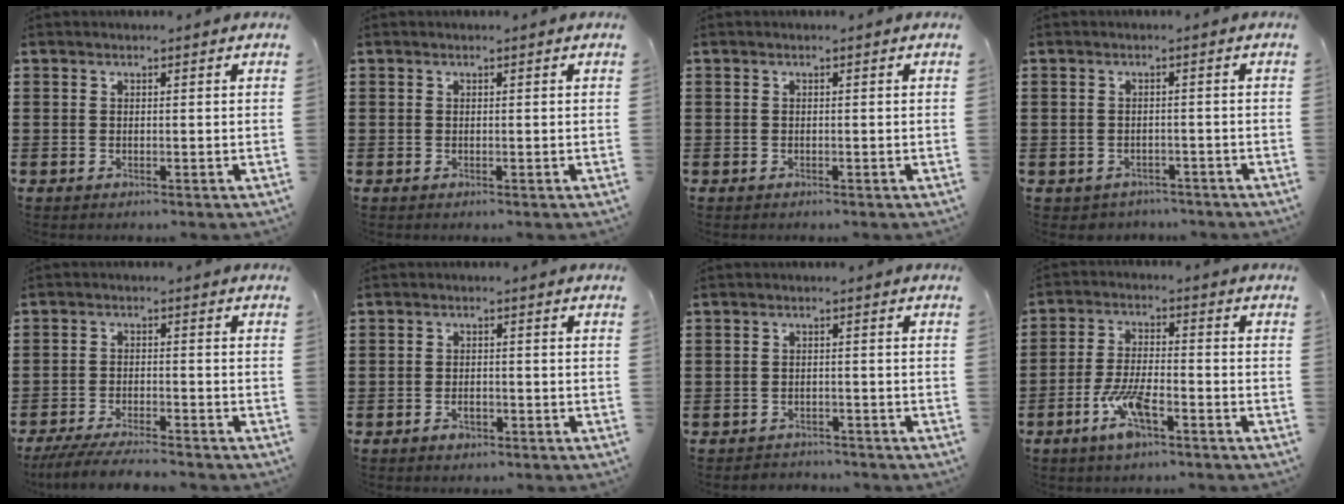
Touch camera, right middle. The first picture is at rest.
{"total": 0.0}
{"total": 0.0}
{"total": 1.3, "force": [-1.2, 0.6, -0.2], "torque": [-0.003, 0.002, -0.029]}
{"total": 4.6, "force": [-4.3, 0.1, 1.7], "torque": [-0.041, -0.011, -0.087]}
{"total": 1.9, "force": [-1.2, 0.9, 1.2], "torque": [-0.025, 0.000, -0.023]}
{"total": 1.9, "force": [-1.9, 0.4, -0.2], "torque": [-0.003, 0.001, -0.044]}
{"total": 7.7, "force": [-3.9, 2.3, 6.2], "torque": [-0.139, -0.007, -0.074]}